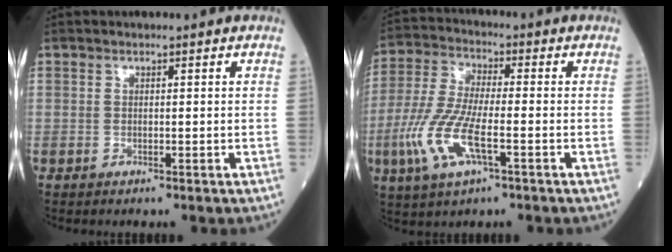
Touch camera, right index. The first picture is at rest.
{"total": 10.8, "force": [-3.7, 2.6, 9.8], "torque": [-0.224, -0.012, -0.071]}